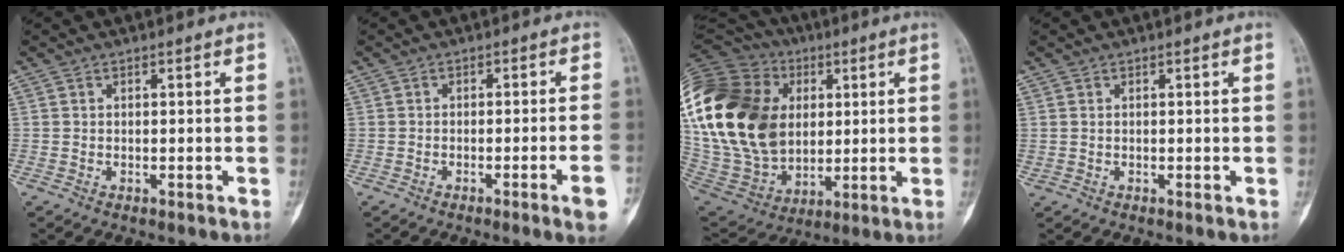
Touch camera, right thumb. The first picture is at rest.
{"total": 5.3, "force": [-2.4, -0.3, 4.6], "torque": [-0.069, 0.006, -0.035]}
{"total": 36.2, "force": [6.3, 25.9, 24.5], "torque": [-0.541, 0.036, 0.133]}
{"total": 0.7, "force": [0.3, 0.3, 0.5], "torque": [-0.016, -0.003, 0.008]}